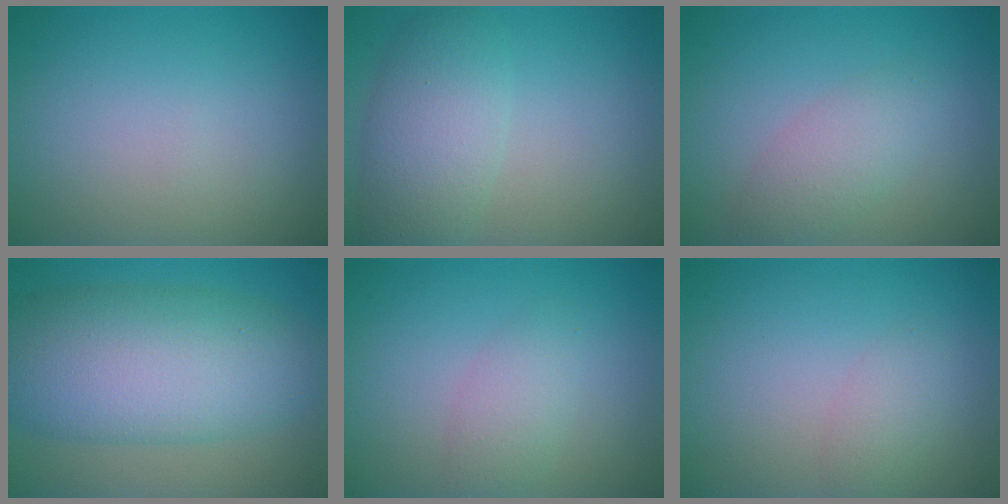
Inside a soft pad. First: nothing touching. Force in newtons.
{"total": 5.1, "press": 5.1, "slide": 0.2}
{"total": 2.8, "press": 2.8, "slide": 0.1}
{"total": 11.0, "press": 11.0, "slide": 0.0}
{"total": 2.3, "press": 2.3, "slide": 0.1}
{"total": 1.6, "press": 1.6, "slide": 0.1}